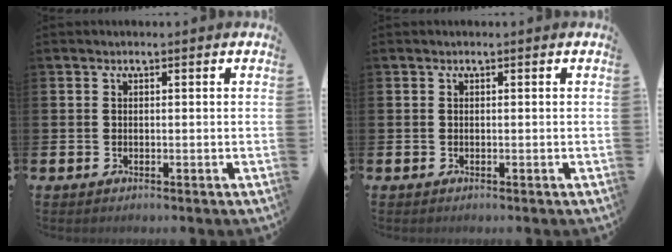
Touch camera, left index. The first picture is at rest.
{"total": 0.0}